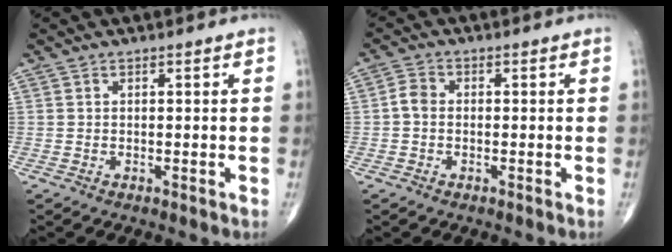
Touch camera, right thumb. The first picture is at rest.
{"total": 2.6, "force": [-0.4, 1.9, 1.6], "torque": [-0.027, 0.007, -0.016]}